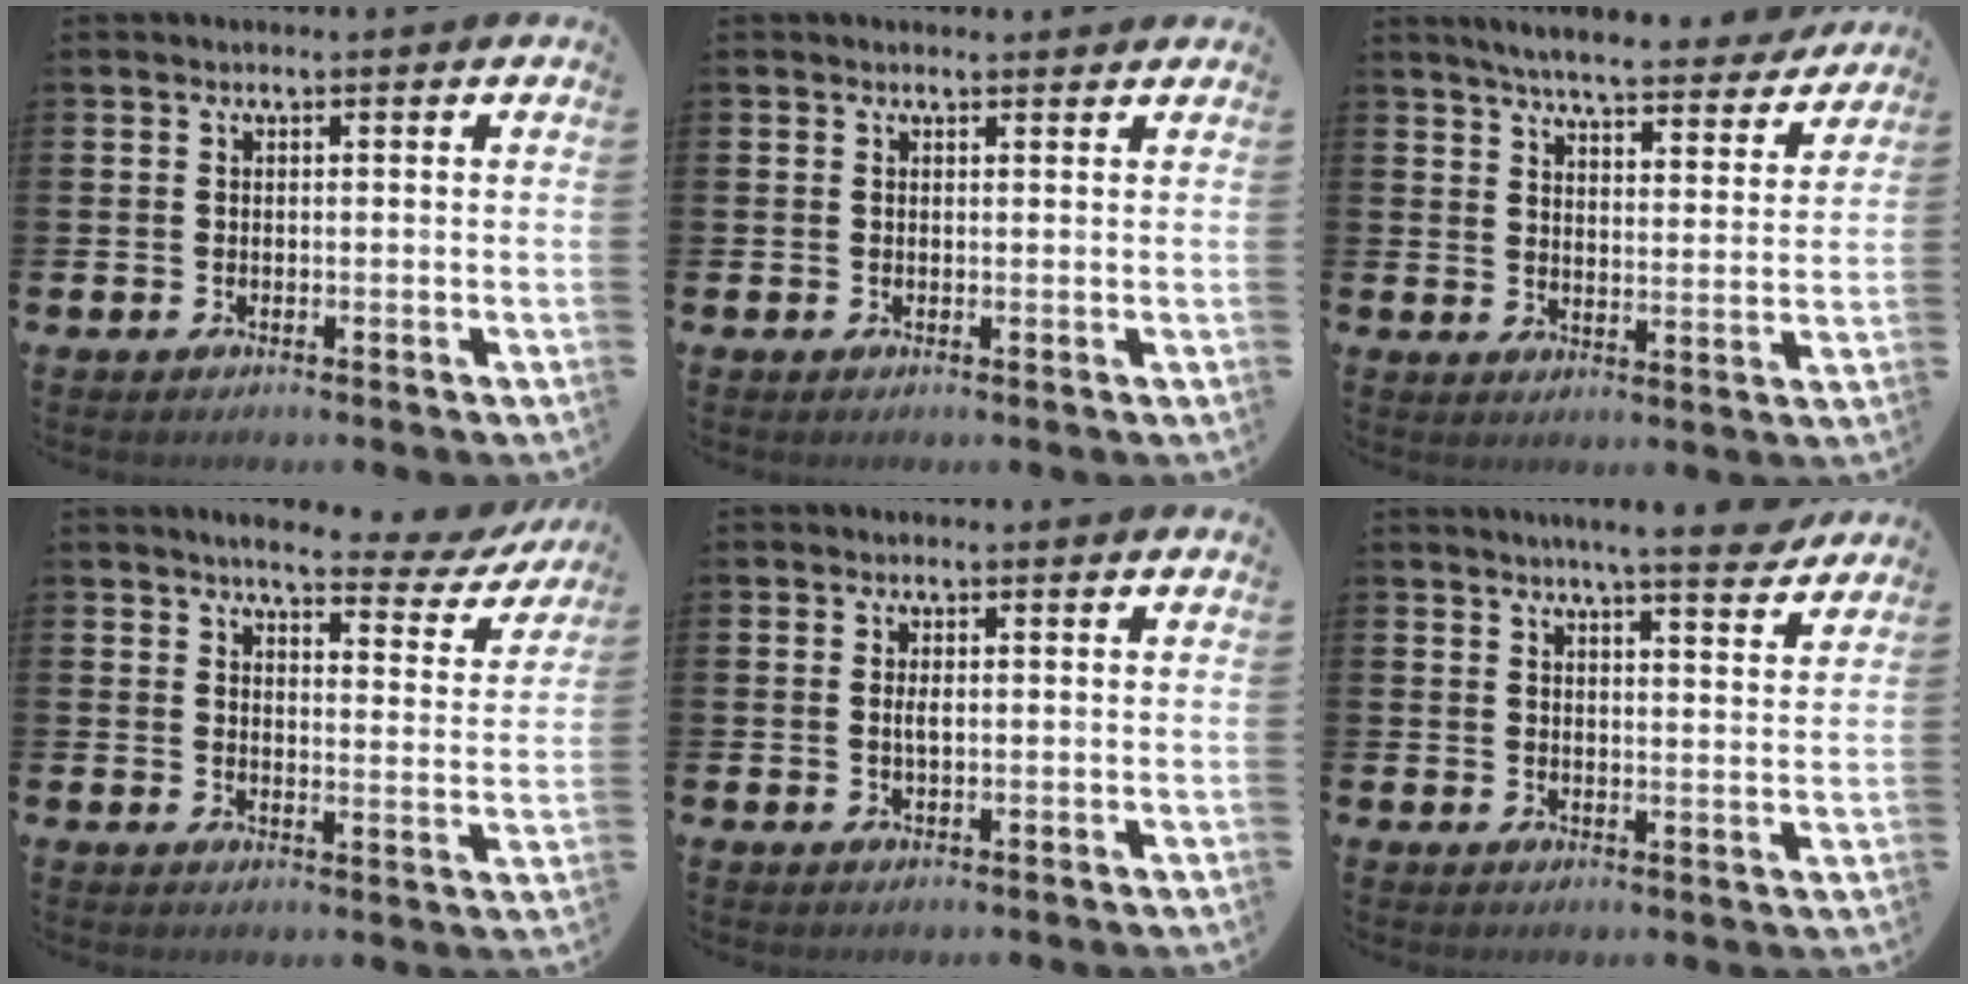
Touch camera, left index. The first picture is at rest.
{"total": 0.8, "force": [0.8, 0.2, 0.1], "torque": [0.006, -0.001, 0.013]}
{"total": 5.8, "force": [5.6, 0.5, 1.5], "torque": [-0.041, -0.039, 0.093]}
{"total": 4.4, "force": [3.8, 1.0, 1.9], "torque": [-0.036, -0.028, 0.056]}
{"total": 1.4, "force": [0.2, 0.5, 1.3], "torque": [-0.027, 0.004, 0.001]}
{"total": 6.2, "force": [5.8, -0.2, 2.3], "torque": [-0.040, -0.030, 0.098]}